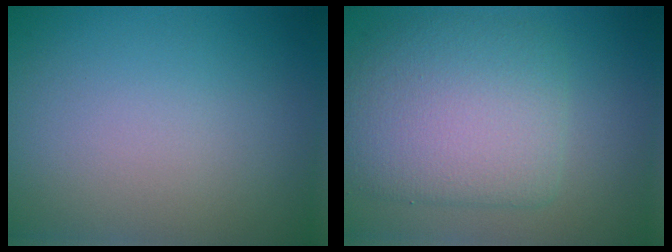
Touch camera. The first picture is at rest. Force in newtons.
{"total": 6.5, "press": 6.5, "slide": 0.2}